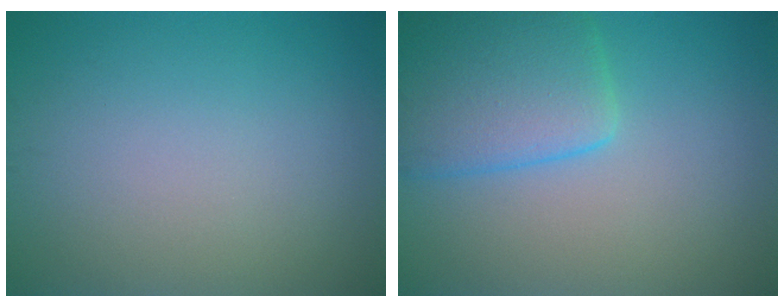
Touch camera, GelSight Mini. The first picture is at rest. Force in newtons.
{"total": 5.9, "press": 5.9, "slide": 0.5}